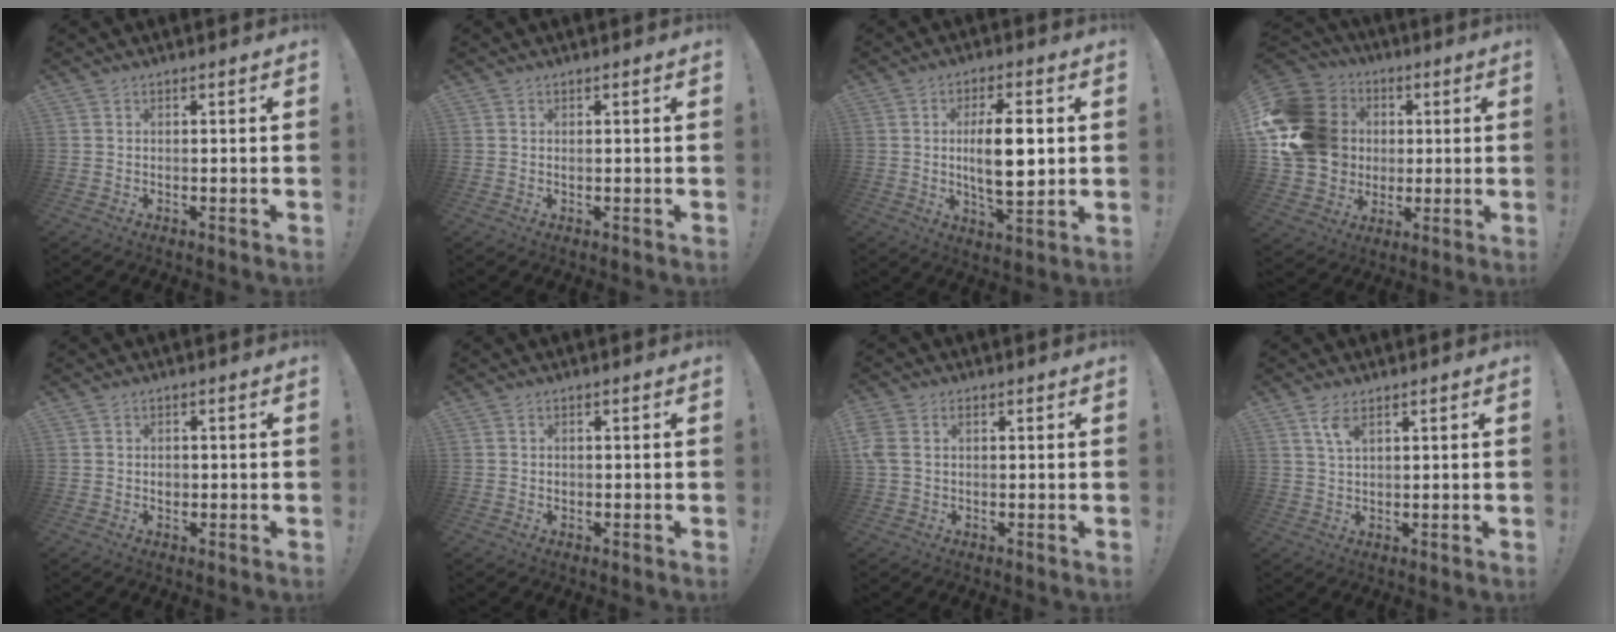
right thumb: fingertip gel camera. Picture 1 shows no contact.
{"total": 0.0}
{"total": 12.6, "force": [1.3, 4.5, 11.7], "torque": [-0.204, -0.010, 0.012]}
{"total": 21.8, "force": [2.4, 18.8, 10.9], "torque": [-0.191, 0.003, 0.082]}
{"total": 1.6, "force": [-0.2, 1.4, 0.7], "torque": [0.001, -0.002, -0.008]}
{"total": 0.6, "force": [0.1, 0.6, 0.0], "torque": [-0.002, 0.003, 0.002]}
{"total": 4.1, "force": [0.9, 3.1, 2.6], "torque": [-0.063, 0.000, 0.018]}
{"total": 4.3, "force": [2.4, 1.7, 3.2], "torque": [-0.052, -0.010, 0.041]}